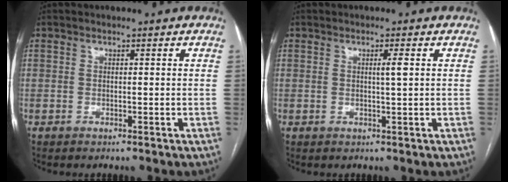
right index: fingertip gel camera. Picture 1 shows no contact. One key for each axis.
{"total": 1.7, "fx": 0.4, "fy": -0.2, "fz": 1.6, "tx": -0.028, "ty": 0.000, "tz": 0.006}